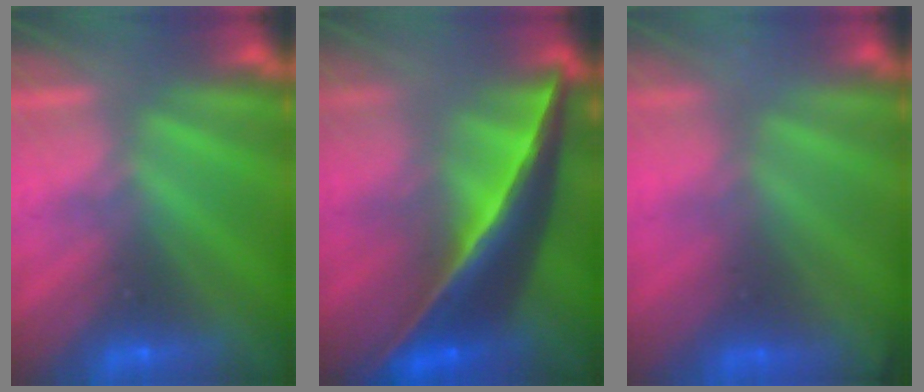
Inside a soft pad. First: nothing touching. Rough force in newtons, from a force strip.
{"total": 9.1}
{"total": 6.9}